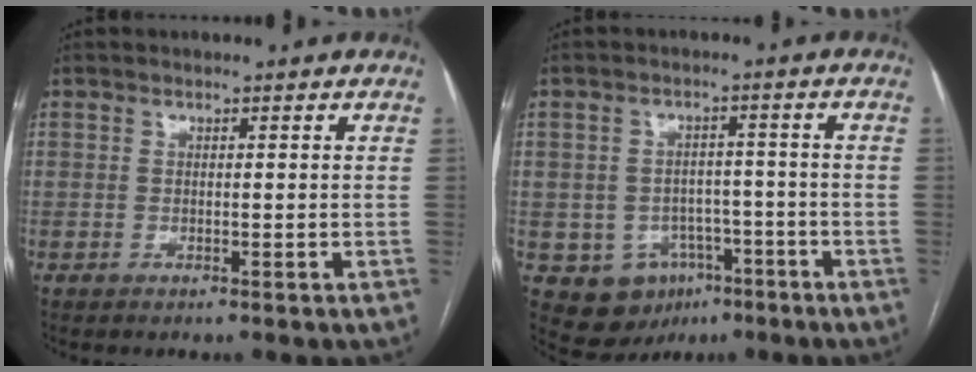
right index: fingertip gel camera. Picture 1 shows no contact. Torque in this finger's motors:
{"motor_torque": [-0.06, -0.17, -0.62, -0.17]}